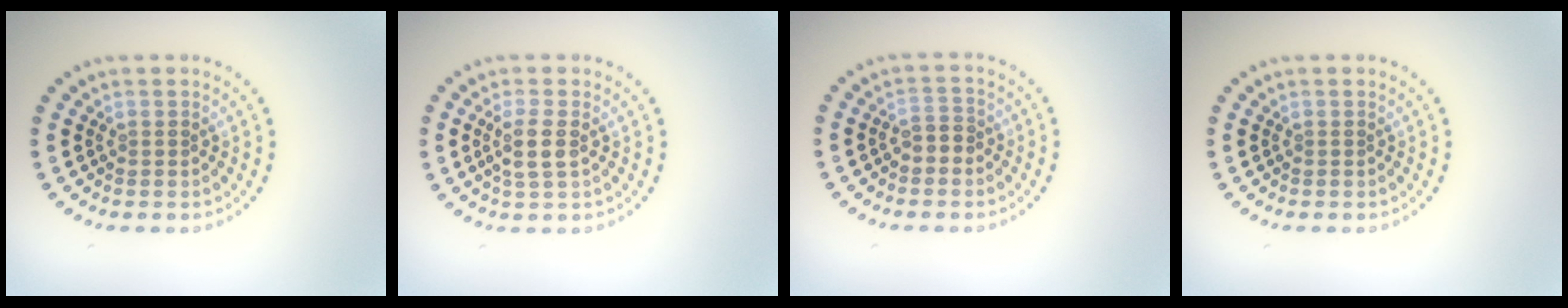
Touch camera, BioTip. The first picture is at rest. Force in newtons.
{"total": 2.4, "press": 2.1, "slide": 1.1}
{"total": 1.6, "press": 1.5, "slide": 0.6}
{"total": 0.0}